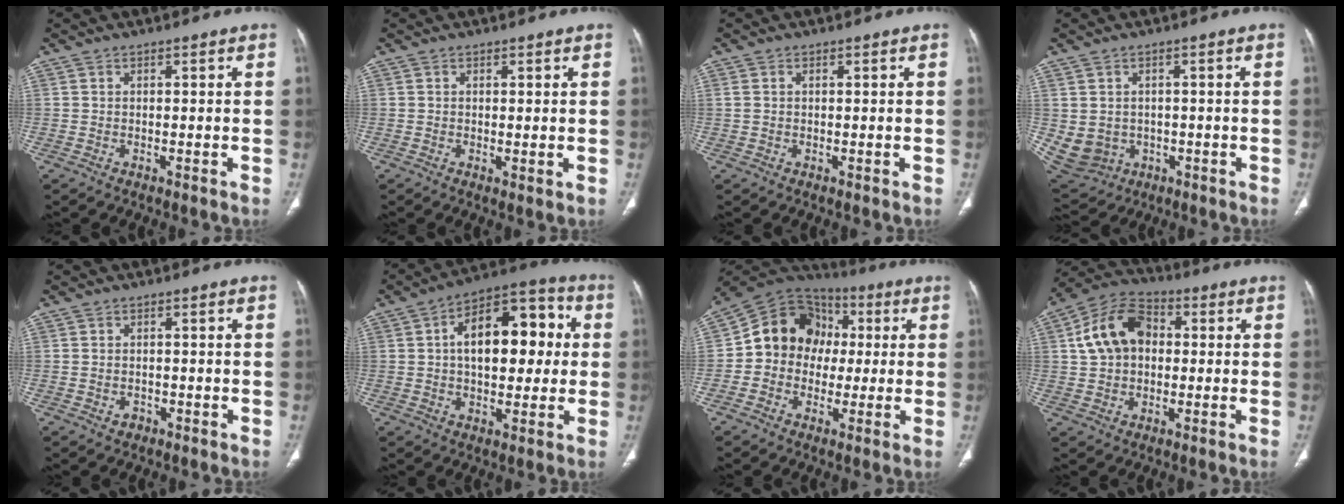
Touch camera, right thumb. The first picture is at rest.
{"total": 1.1, "force": [0.2, 0.3, 1.0], "torque": [-0.025, -0.007, 0.005]}
{"total": 1.0, "force": [0.1, 0.8, 0.7], "torque": [-0.022, 0.011, 0.006]}
{"total": 11.5, "force": [-1.7, 10.3, 4.9], "torque": [-0.124, 0.012, 0.000]}
{"total": 1.6, "force": [-0.6, 1.4, 0.7], "torque": [-0.010, 0.008, -0.003]}
{"total": 17.5, "force": [2.2, 9.9, 14.3], "torque": [-0.172, 0.030, 0.028]}
{"total": 14.8, "force": [0.7, 12.6, 7.7], "torque": [-0.093, 0.033, 0.000]}
{"total": 12.7, "force": [1.8, 9.3, 8.6], "torque": [-0.139, 0.025, 0.021]}